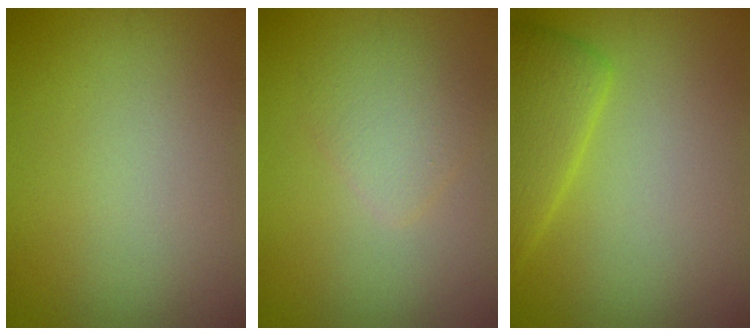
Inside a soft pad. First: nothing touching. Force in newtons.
{"total": 2.4, "press": 2.4, "slide": 0.2}
{"total": 3.5, "press": 3.5, "slide": 0.3}